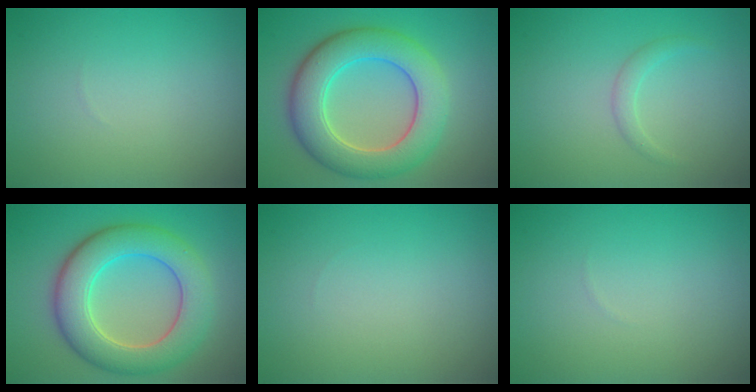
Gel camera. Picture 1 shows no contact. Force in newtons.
{"total": 7.7, "press": 7.7, "slide": 0.4}
{"total": 1.2, "press": 1.2, "slide": 0.1}
{"total": 7.8, "press": 7.8, "slide": 0.3}
{"total": 0.0}
{"total": 0.0}